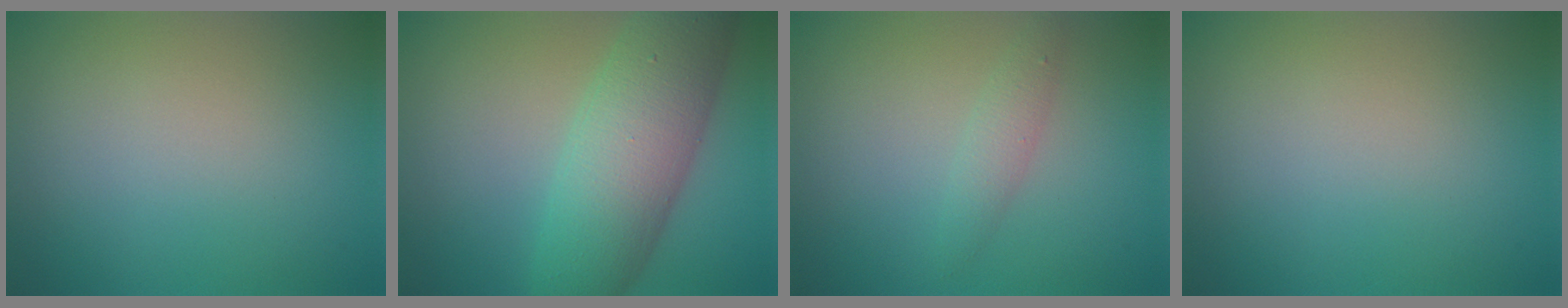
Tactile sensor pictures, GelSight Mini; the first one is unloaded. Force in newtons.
{"total": 9.0, "press": 9.0, "slide": 0.2}
{"total": 1.6, "press": 1.6, "slide": 0.1}
{"total": 0.0}